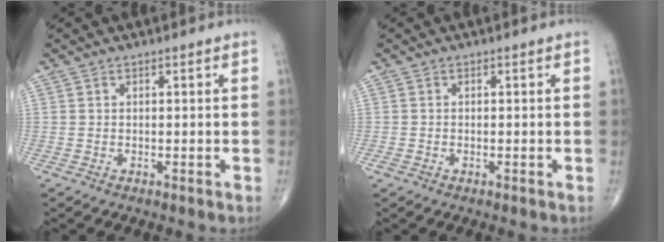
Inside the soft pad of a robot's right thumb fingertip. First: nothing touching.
{"total": 0.5, "force": [-0.3, 0.4, 0.3], "torque": [-0.008, 0.000, -0.006]}